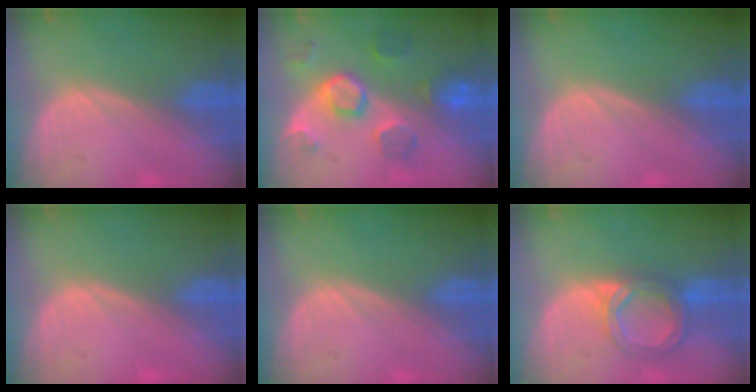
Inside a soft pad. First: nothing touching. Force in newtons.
{"total": 8.6, "press": 7.8, "slide": 3.6}
{"total": 0.0}
{"total": 0.5, "press": 0.0, "slide": 0.5}
{"total": 0.0}
{"total": 6.4, "press": 5.6, "slide": 3.1}